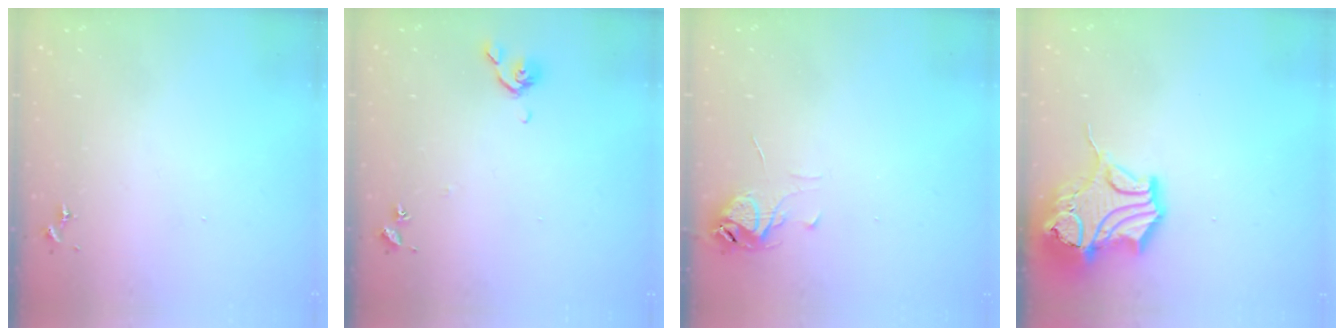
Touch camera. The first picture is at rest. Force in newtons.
{"total": 5.6, "press": 5.6, "slide": 0.9}
{"total": 6.4, "press": 6.4, "slide": 0.5}
{"total": 19.8, "press": 19.6, "slide": 2.6}